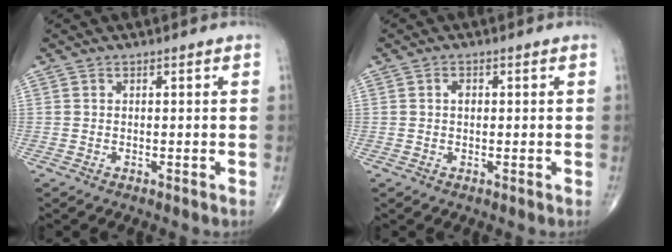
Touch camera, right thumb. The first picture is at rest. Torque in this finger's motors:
{"motor_torque": [0.25, 0.50, 0.21, 0.06, -0.01]}